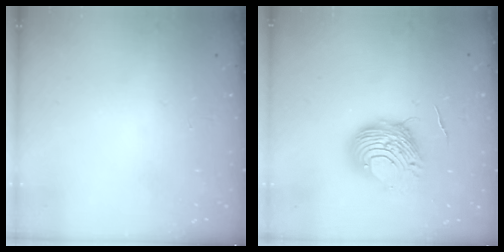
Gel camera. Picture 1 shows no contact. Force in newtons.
{"total": 9.6, "press": 9.6, "slide": 0.8}